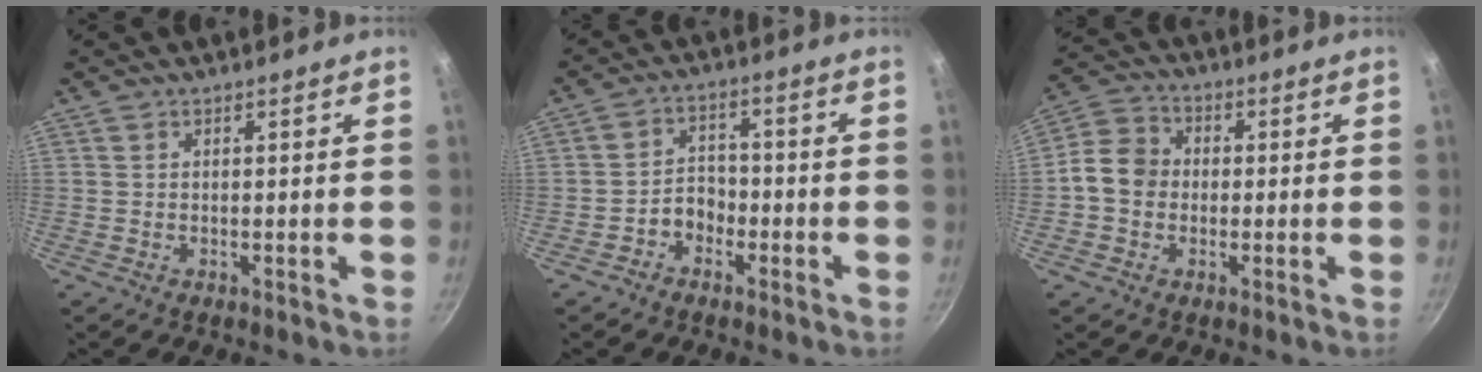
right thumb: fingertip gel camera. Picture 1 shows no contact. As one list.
[{"total": 4.6, "force": [-2.3, 3.5, 1.9], "torque": [-0.005, 0.033, -0.044]}, {"total": 8.0, "force": [-0.8, 6.8, 4.1], "torque": [-0.047, 0.020, -0.035]}]